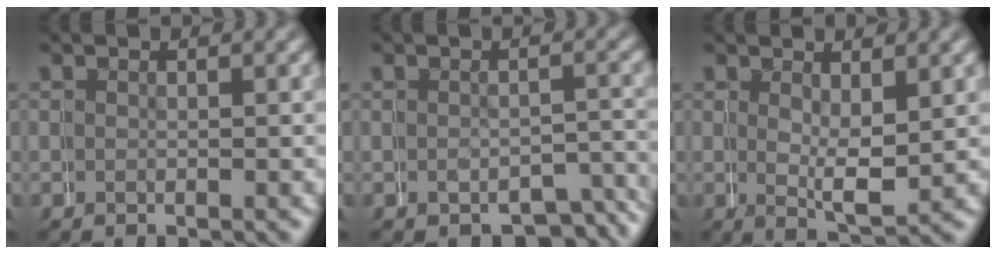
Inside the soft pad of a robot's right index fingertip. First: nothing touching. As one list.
[{"total": 3.2, "force": [-2.6, 1.8, 0.8], "torque": [0.001, 0.001, -0.042]}, {"total": 2.6, "force": [1.4, 0.6, 2.1], "torque": [-0.035, -0.004, 0.027]}]